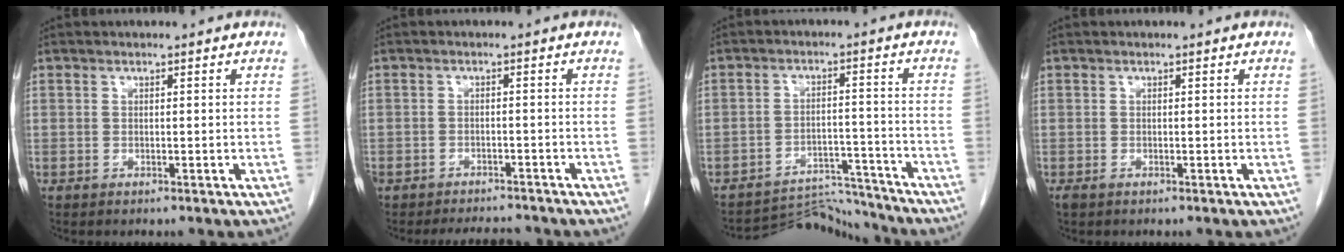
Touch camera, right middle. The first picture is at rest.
{"total": 6.3, "force": [-5.8, 1.8, 1.7], "torque": [-0.022, -0.001, -0.079]}
{"total": 8.4, "force": [-8.3, 0.6, -1.3], "torque": [0.021, 0.017, -0.130]}
{"total": 0.7, "force": [-0.5, 0.3, 0.4], "torque": [-0.014, -0.002, -0.005]}